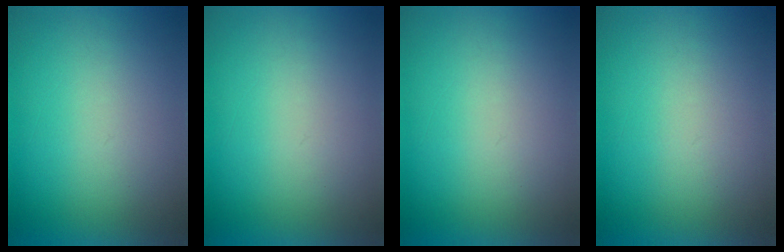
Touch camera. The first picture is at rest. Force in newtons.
{"total": 1.0}
{"total": 1.0}
{"total": 1.2}